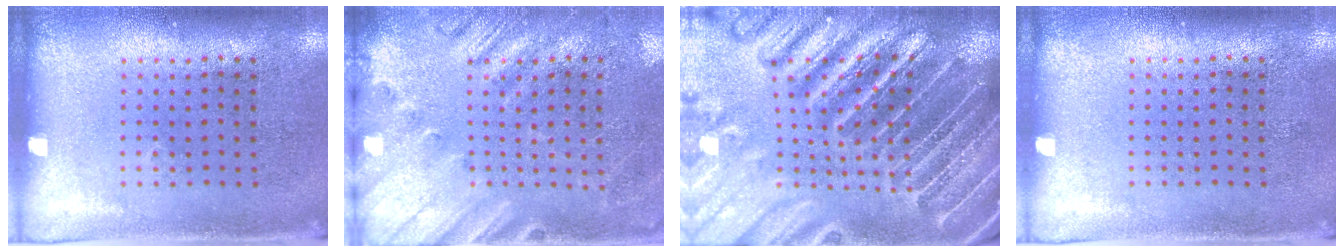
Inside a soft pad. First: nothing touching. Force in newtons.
{"total": 2.6, "press": 2.0, "slide": 1.6}
{"total": 4.6, "press": 4.2, "slide": 1.8}
{"total": 0.0}